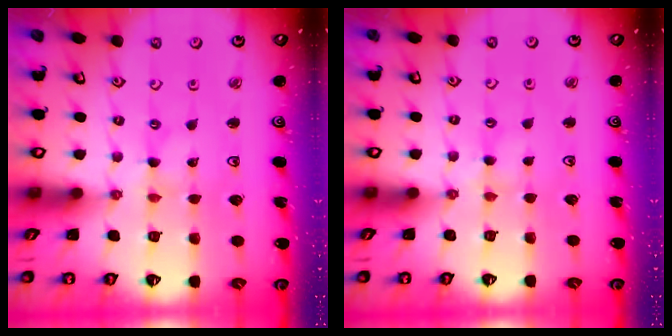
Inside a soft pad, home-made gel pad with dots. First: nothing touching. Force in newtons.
{"total": 2.0, "press": 1.9, "slide": 0.3}